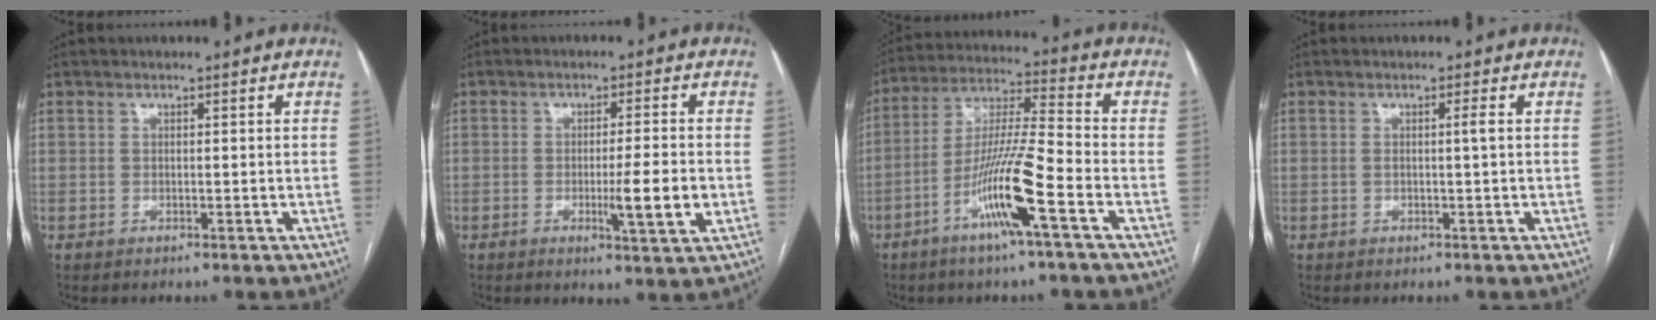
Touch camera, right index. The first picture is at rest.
{"total": 6.5, "force": [-1.5, -0.2, 6.3], "torque": [-0.095, -0.011, -0.022]}
{"total": 12.7, "force": [-5.8, -0.2, 11.3], "torque": [-0.222, -0.003, -0.111]}
{"total": 1.1, "force": [0.1, -0.3, 1.0], "torque": [-0.017, 0.001, 0.001]}